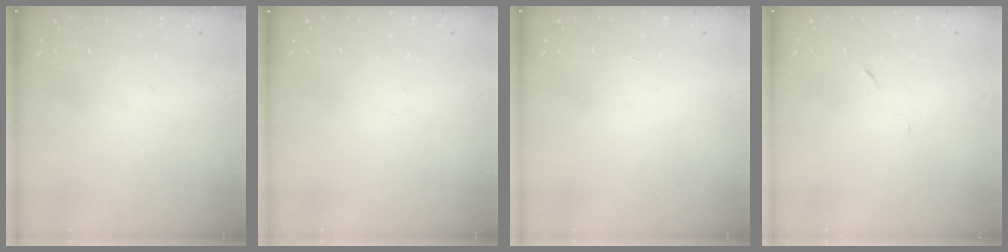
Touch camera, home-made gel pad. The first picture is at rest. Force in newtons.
{"total": 0.0}
{"total": 1.7, "press": 1.7, "slide": 0.1}
{"total": 5.0, "press": 4.8, "slide": 1.4}